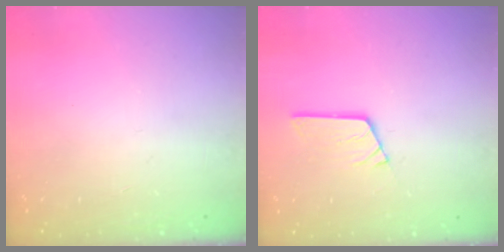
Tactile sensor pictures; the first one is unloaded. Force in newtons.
{"total": 4.3, "press": 4.3, "slide": 0.5}